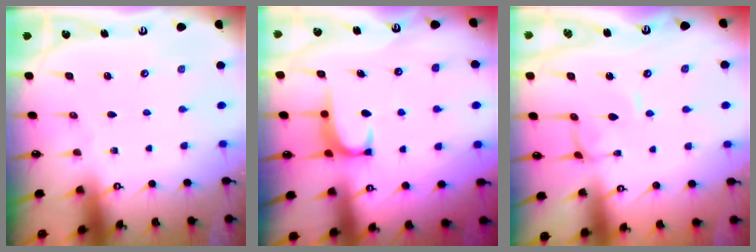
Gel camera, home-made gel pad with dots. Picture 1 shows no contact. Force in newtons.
{"total": 1.8, "press": 1.8, "slide": 0.5}
{"total": 1.4, "press": 1.3, "slide": 0.4}